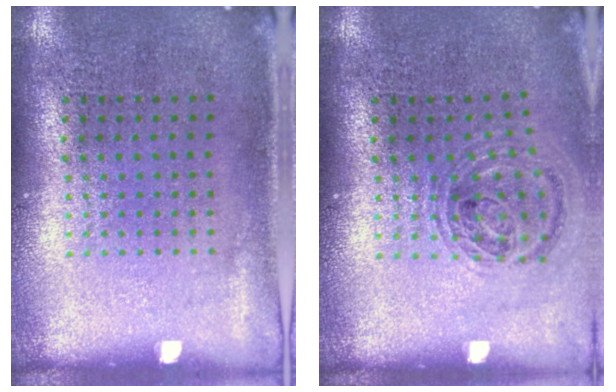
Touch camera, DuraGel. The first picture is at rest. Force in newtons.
{"total": 0.9, "press": 0.9, "slide": 0.2}